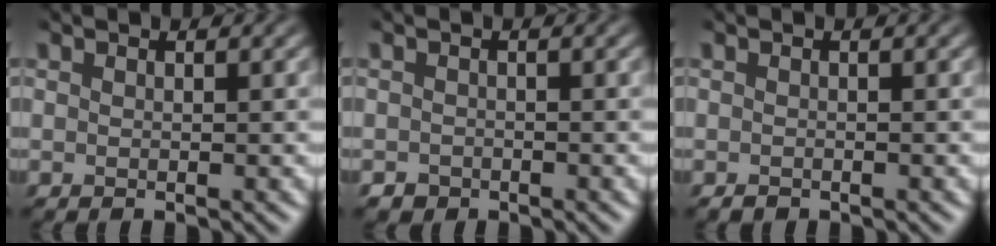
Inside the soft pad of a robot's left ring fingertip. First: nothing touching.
{"total": 1.4, "force": [-1.2, -0.2, -0.6], "torque": [-0.008, -0.005, 0.002]}
{"total": 0.9, "force": [-0.7, -0.3, -0.5], "torque": [-0.007, -0.004, 0.003]}